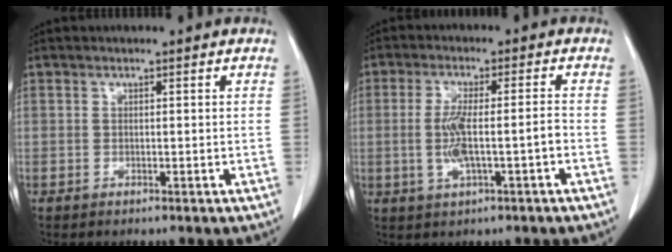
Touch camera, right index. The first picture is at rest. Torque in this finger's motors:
{"motor_torque": [0.28, -0.13, 0.16, 0.06]}